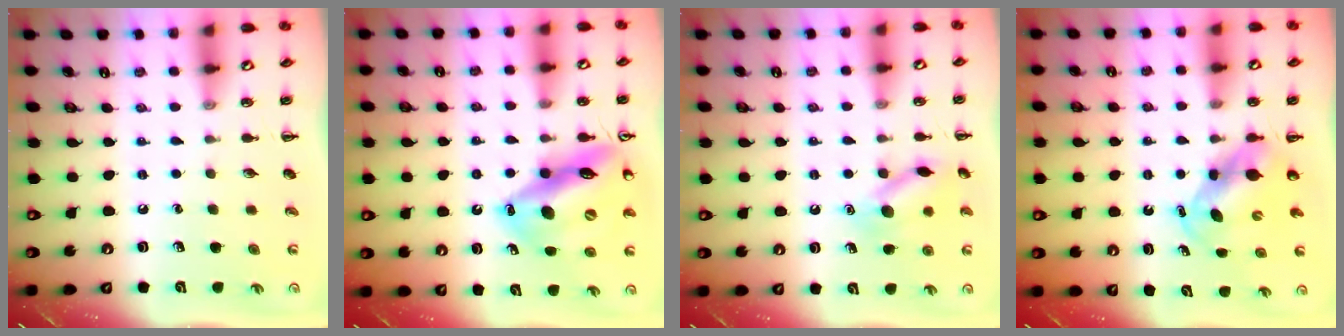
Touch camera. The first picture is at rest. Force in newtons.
{"total": 18.1, "press": 17.7, "slide": 3.9}
{"total": 11.9, "press": 11.9, "slide": 0.6}
{"total": 5.6, "press": 5.5, "slide": 0.9}